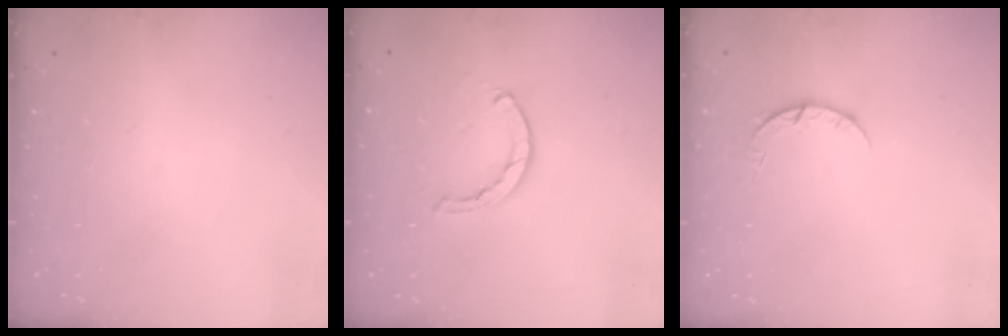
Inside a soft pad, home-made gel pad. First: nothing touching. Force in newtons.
{"total": 2.1, "press": 2.1, "slide": 0.2}
{"total": 3.6, "press": 3.6, "slide": 0.5}